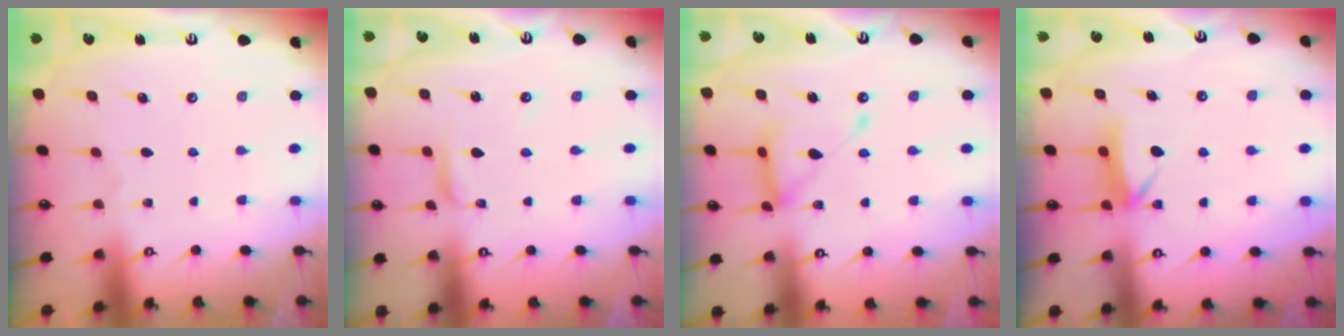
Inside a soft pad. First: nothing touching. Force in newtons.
{"total": 2.9, "press": 2.8, "slide": 0.3}
{"total": 13.3, "press": 13.3, "slide": 1.3}
{"total": 7.2, "press": 7.2, "slide": 0.8}